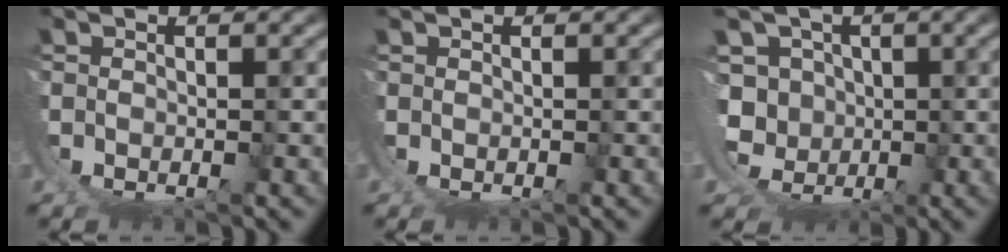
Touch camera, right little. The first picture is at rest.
{"total": 0.0}
{"total": 10.4, "force": [1.1, 10.1, 2.2], "torque": [-0.104, -0.044, 0.013]}